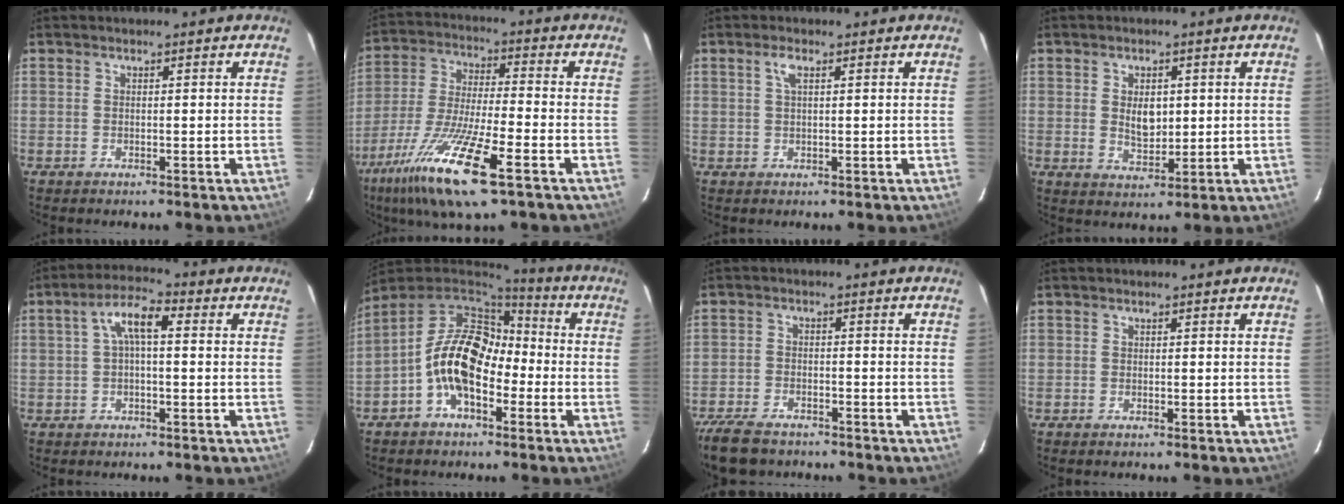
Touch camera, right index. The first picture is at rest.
{"total": 17.5, "force": [-9.8, 2.9, 14.2], "torque": [-0.299, -0.041, -0.188]}
{"total": 1.9, "force": [0.8, 0.6, 1.6], "torque": [-0.033, 0.005, 0.016]}
{"total": 5.1, "force": [0.7, 3.2, 3.9], "torque": [-0.065, -0.002, 0.017]}
{"total": 5.8, "force": [0.6, 2.1, 5.4], "torque": [-0.105, 0.021, 0.013]}
{"total": 12.1, "force": [-3.4, 7.2, 9.1], "torque": [-0.172, 0.019, -0.068]}
{"total": 10.1, "force": [-8.1, 4.3, 4.3], "torque": [-0.119, -0.018, -0.145]}
{"total": 0.0}